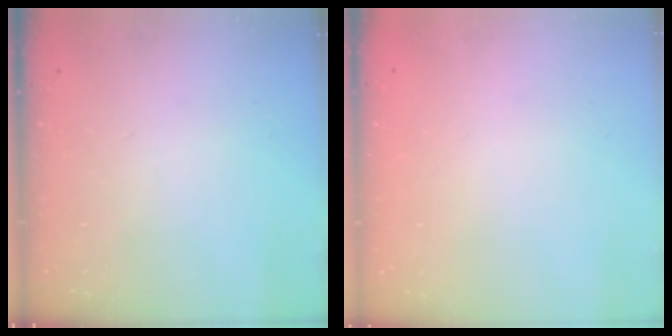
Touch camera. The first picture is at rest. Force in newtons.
{"total": 1.6, "press": 1.6, "slide": 0.2}